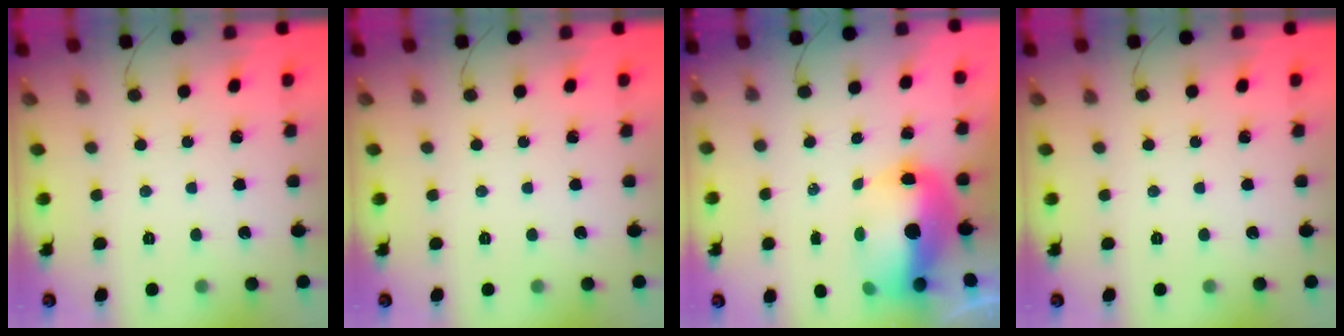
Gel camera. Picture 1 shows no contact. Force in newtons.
{"total": 0.0}
{"total": 12.0, "press": 11.7, "slide": 2.7}
{"total": 0.0}